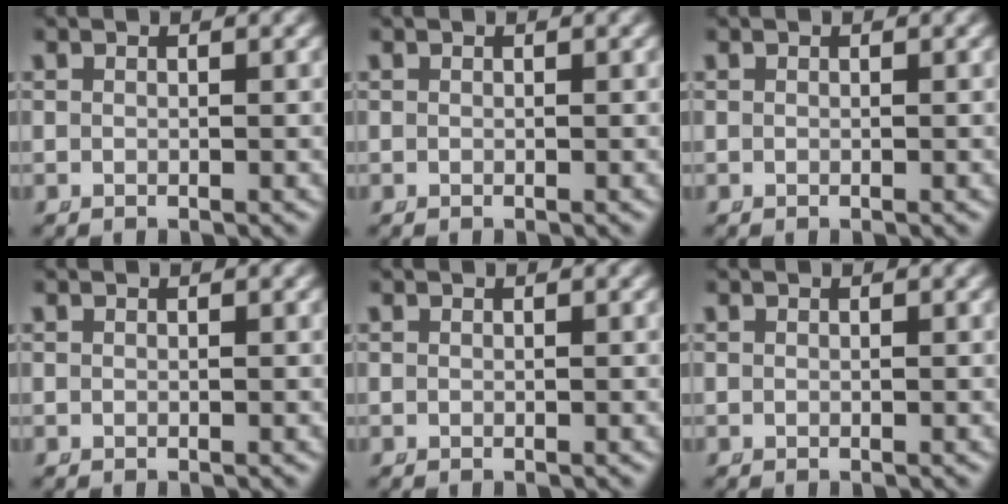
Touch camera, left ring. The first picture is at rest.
{"total": 0.0}
{"total": 0.0}
{"total": 0.0}
{"total": 0.0}
{"total": 0.0}